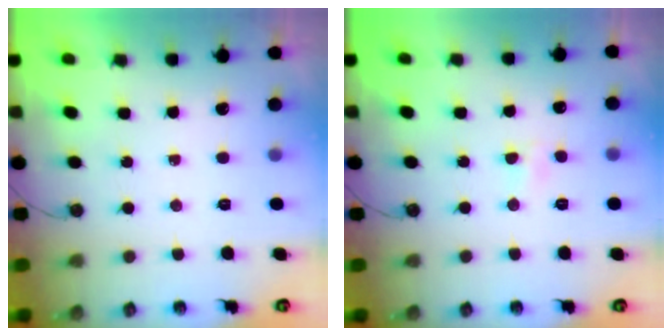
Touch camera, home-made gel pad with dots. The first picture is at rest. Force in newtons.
{"total": 2.9, "press": 2.9, "slide": 0.4}